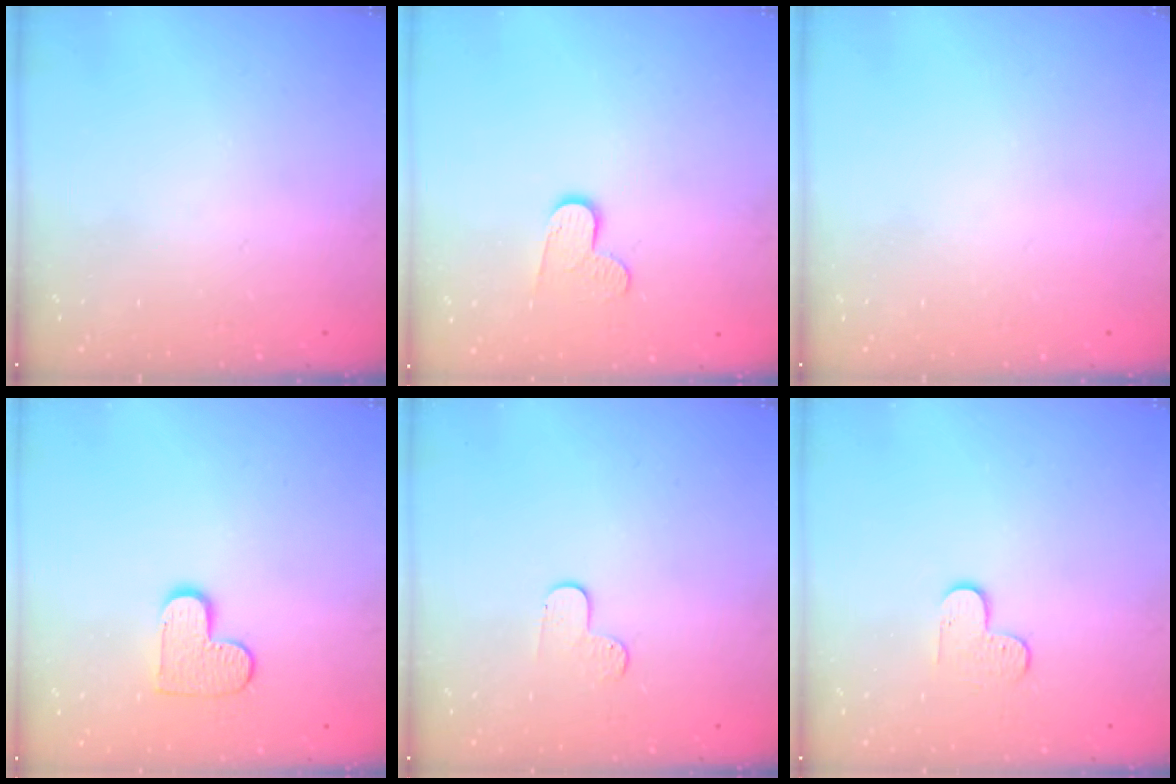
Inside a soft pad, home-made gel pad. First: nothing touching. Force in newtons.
{"total": 7.1, "press": 7.1, "slide": 0.5}
{"total": 0.0}
{"total": 8.9, "press": 8.9, "slide": 0.4}
{"total": 3.8, "press": 3.8, "slide": 0.4}
{"total": 3.8, "press": 3.8, "slide": 0.4}